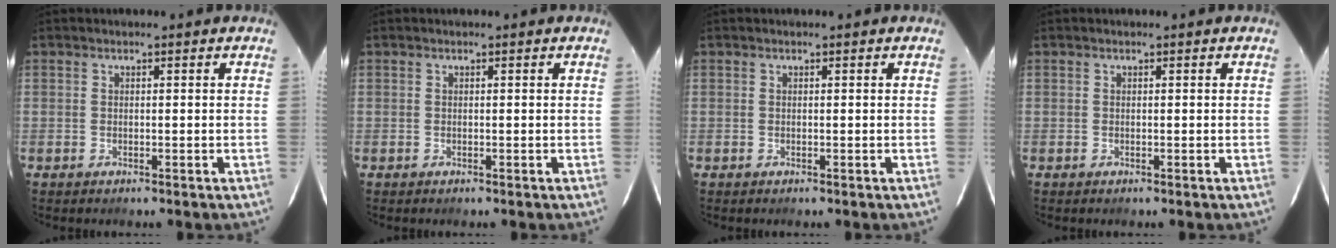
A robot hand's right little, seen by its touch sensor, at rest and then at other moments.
{"total": 0.0}
{"total": 0.0}
{"total": 0.0}